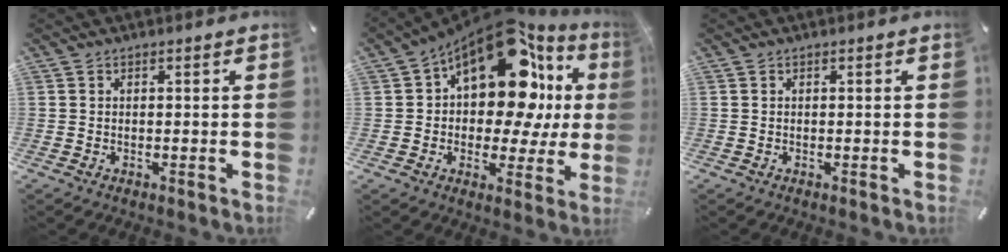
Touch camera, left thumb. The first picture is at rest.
{"total": 20.0, "force": [8.3, 10.6, 14.8], "torque": [-0.225, -0.071, 0.130]}
{"total": 0.0}